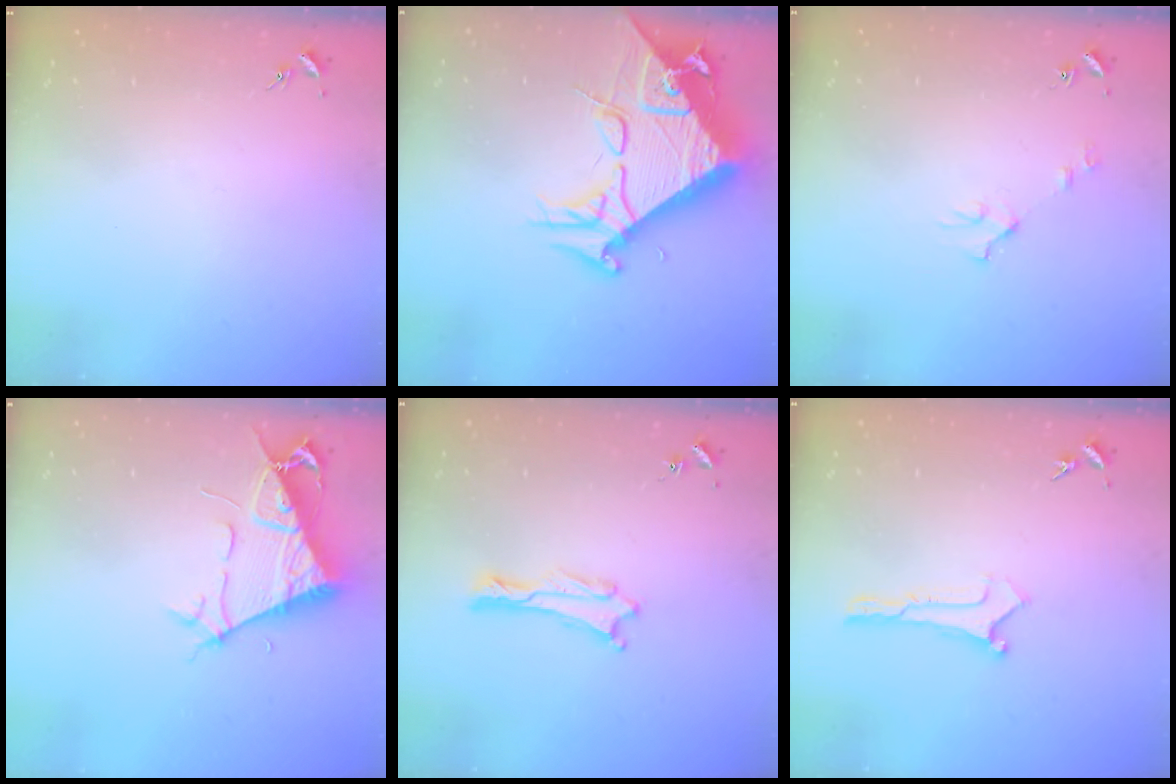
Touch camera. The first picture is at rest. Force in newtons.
{"total": 17.0, "press": 16.9, "slide": 1.6}
{"total": 3.1, "press": 3.1, "slide": 0.3}
{"total": 7.7, "press": 7.7, "slide": 0.8}
{"total": 0.6, "press": 0.5, "slide": 0.1}
{"total": 0.0}